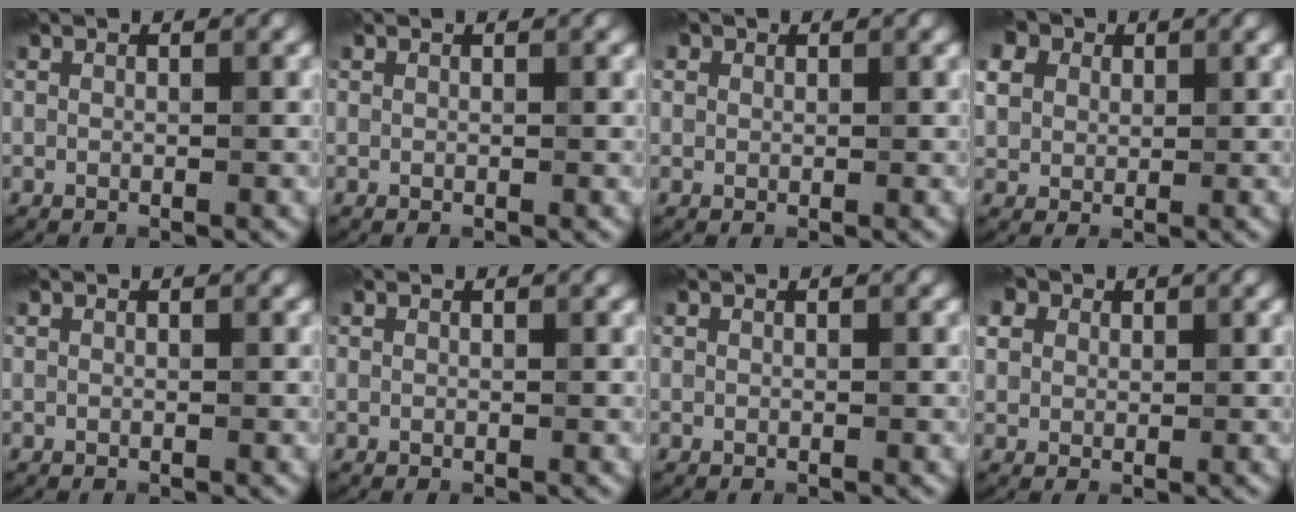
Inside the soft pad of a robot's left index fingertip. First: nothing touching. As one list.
[{"total": 0.0}, {"total": 1.5, "force": [0.8, 1.2, 0.4], "torque": [-0.005, 0.001, 0.004]}, {"total": 8.9, "force": [3.5, 6.7, 4.6], "torque": [-0.114, 0.029, 0.050]}, {"total": 0.0}, {"total": 0.0}, {"total": 0.0}, {"total": 7.5, "force": [3.2, 5.6, 3.8], "torque": [-0.097, 0.032, 0.037]}]